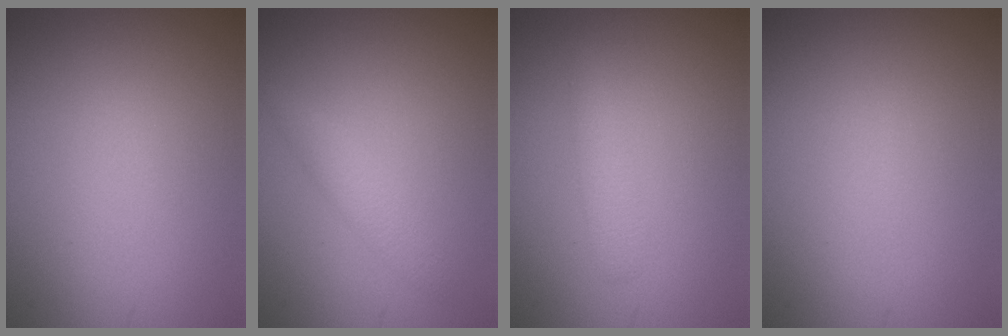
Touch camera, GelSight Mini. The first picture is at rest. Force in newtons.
{"total": 1.5, "press": 1.5, "slide": 0.1}
{"total": 1.3, "press": 1.3, "slide": 0.0}
{"total": 0.0}